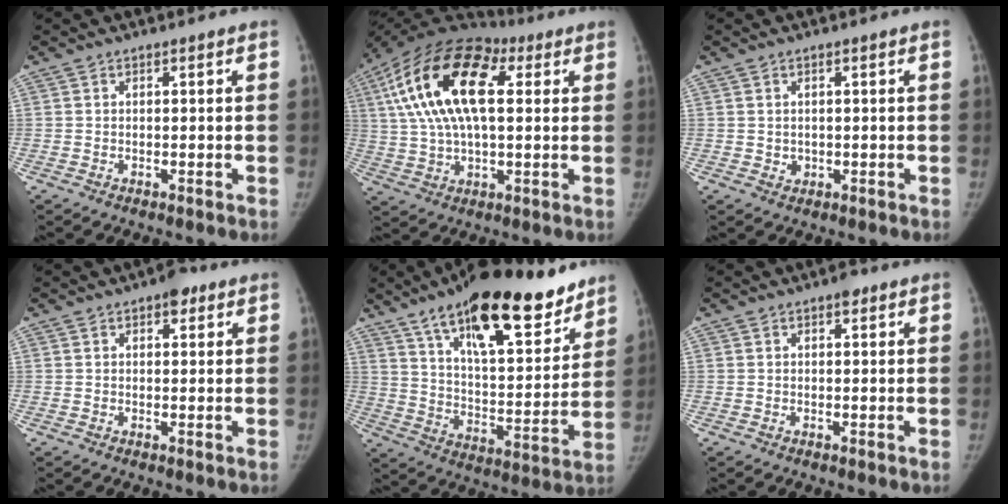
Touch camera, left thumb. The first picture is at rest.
{"total": 22.0, "force": [5.9, 11.2, 18.0], "torque": [-0.335, 0.024, 0.092]}
{"total": 1.6, "force": [-0.1, 1.5, 0.5], "torque": [0.000, 0.002, 0.004]}
{"total": 3.5, "force": [1.8, 2.1, 2.1], "torque": [-0.005, -0.002, 0.019]}
{"total": 25.5, "force": [17.5, 8.6, 16.5], "torque": [-0.214, -0.073, 0.276]}
{"total": 1.7, "force": [0.9, 1.0, 1.0], "torque": [0.000, 0.000, 0.008]}